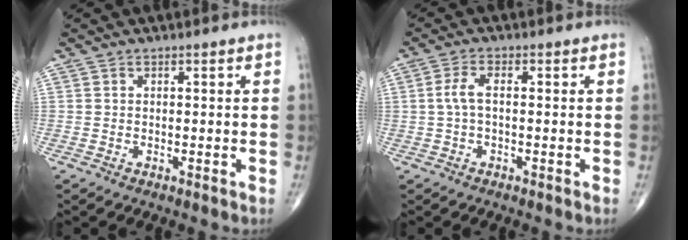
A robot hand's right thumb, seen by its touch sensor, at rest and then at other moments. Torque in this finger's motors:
{"motor_torque": [-0.49, 0.45, 0.07, 0.05, 0.09]}